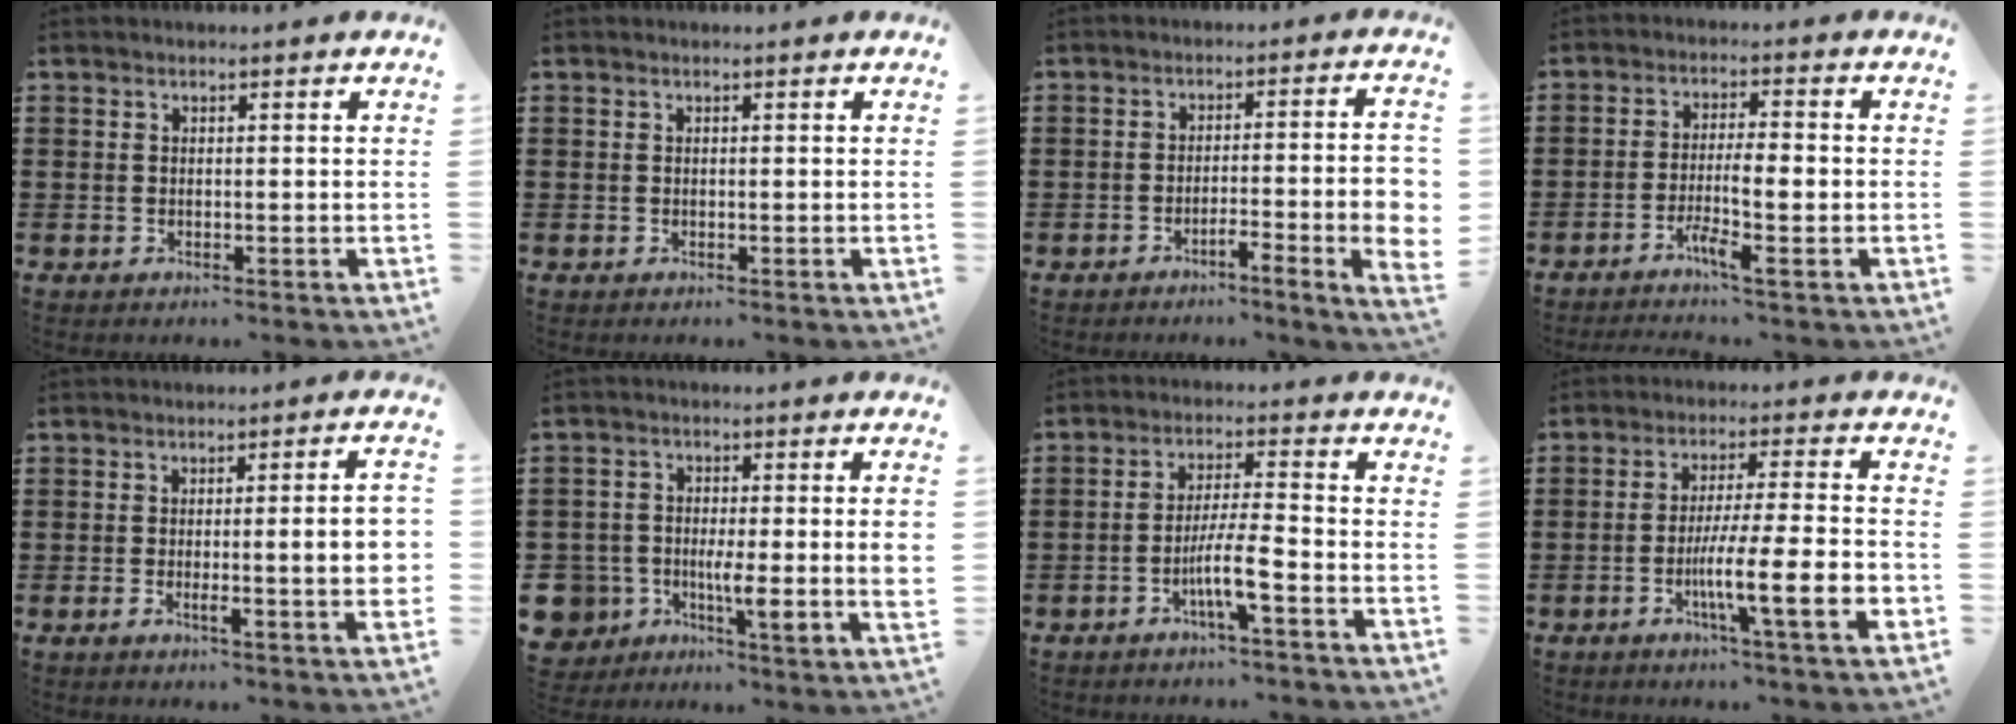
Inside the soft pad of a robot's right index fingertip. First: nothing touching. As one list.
[{"total": 0.0}, {"total": 6.1, "force": [-2.1, 0.3, 5.7], "torque": [-0.091, -0.004, -0.037]}, {"total": 5.1, "force": [-2.3, 0.7, 4.6], "torque": [-0.084, -0.003, -0.042]}, {"total": 7.8, "force": [-0.8, 0.8, 7.7], "torque": [-0.106, -0.011, -0.015]}, {"total": 7.6, "force": [-1.8, 4.5, 5.8], "torque": [-0.139, -0.001, -0.034]}, {"total": 6.5, "force": [-3.1, 0.3, 5.7], "torque": [-0.116, -0.011, -0.059]}, {"total": 12.4, "force": [-4.1, 1.5, 11.5], "torque": [-0.216, -0.012, -0.077]}]